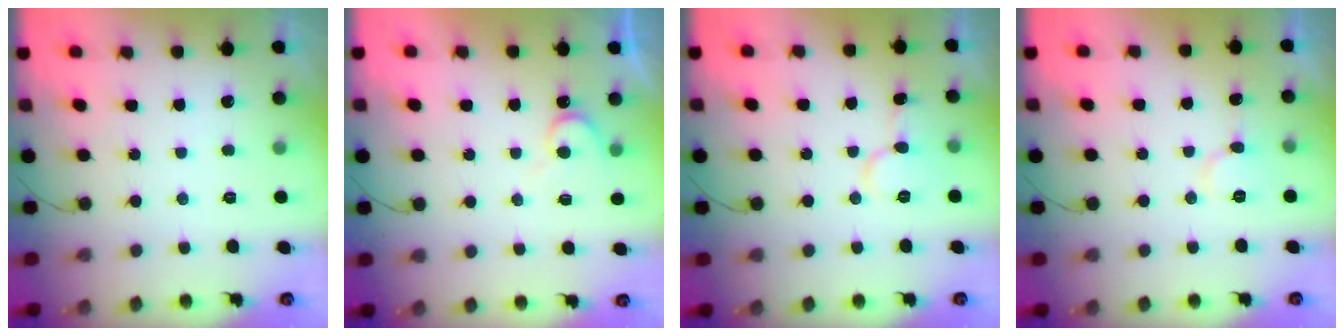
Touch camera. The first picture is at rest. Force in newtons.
{"total": 5.4, "press": 5.4, "slide": 0.6}
{"total": 8.1, "press": 8.0, "slide": 1.0}
{"total": 5.1, "press": 5.1, "slide": 0.3}